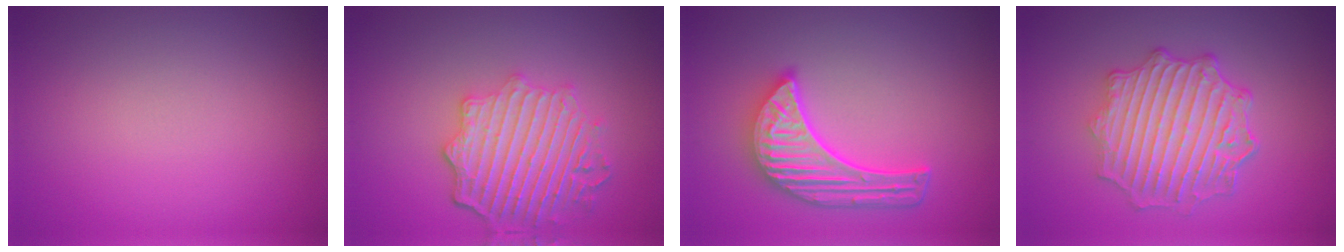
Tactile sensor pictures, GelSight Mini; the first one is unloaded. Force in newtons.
{"total": 5.7, "press": 4.5, "slide": 3.5}
{"total": 5.7, "press": 4.5, "slide": 3.5}
{"total": 5.7, "press": 5.0, "slide": 2.8}